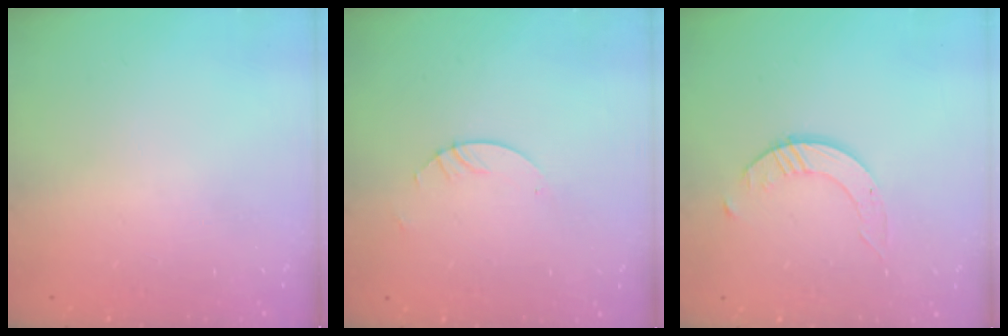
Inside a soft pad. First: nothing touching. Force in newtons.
{"total": 2.4, "press": 2.4, "slide": 0.2}
{"total": 2.4, "press": 2.4, "slide": 0.3}